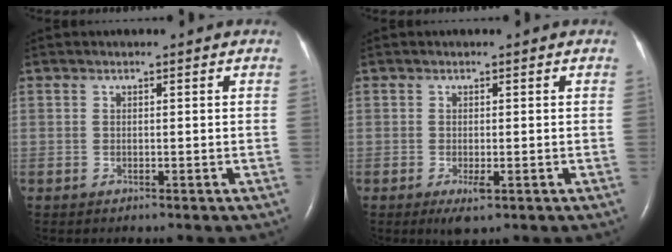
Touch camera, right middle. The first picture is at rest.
{"total": 2.2, "force": [-0.9, 0.6, 1.9], "torque": [-0.032, -0.005, -0.010]}